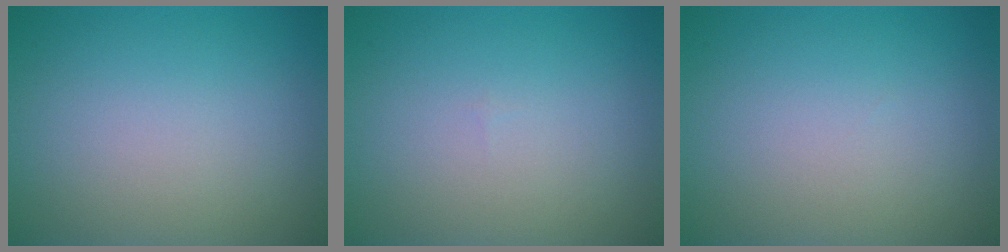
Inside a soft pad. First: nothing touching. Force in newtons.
{"total": 0.0}
{"total": 0.0}